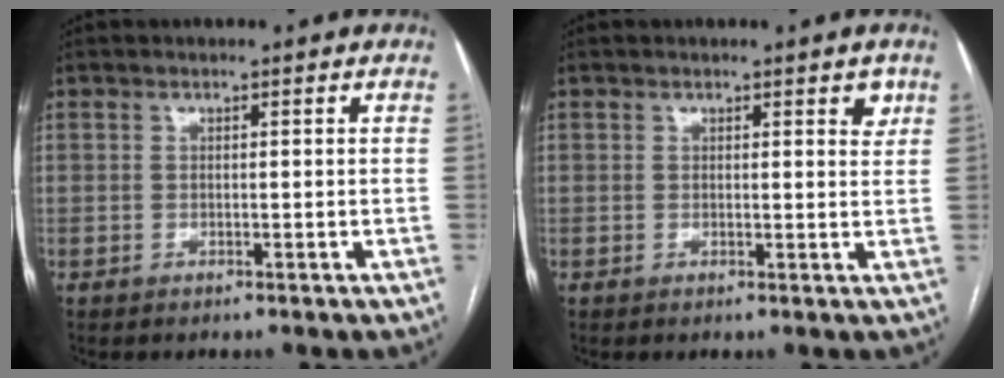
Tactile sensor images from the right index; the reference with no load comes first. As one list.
[{"total": 2.1, "force": [1.3, 0.7, 1.6], "torque": [-0.014, -0.004, 0.012]}]